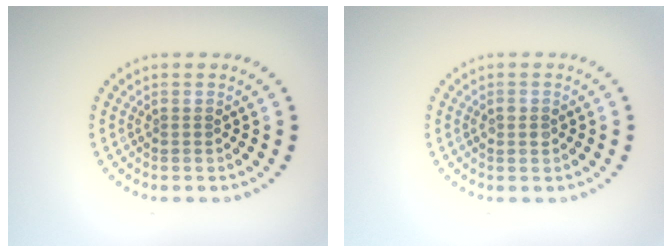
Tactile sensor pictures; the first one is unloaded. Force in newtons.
{"total": 1.4, "press": 1.4, "slide": 0.1}